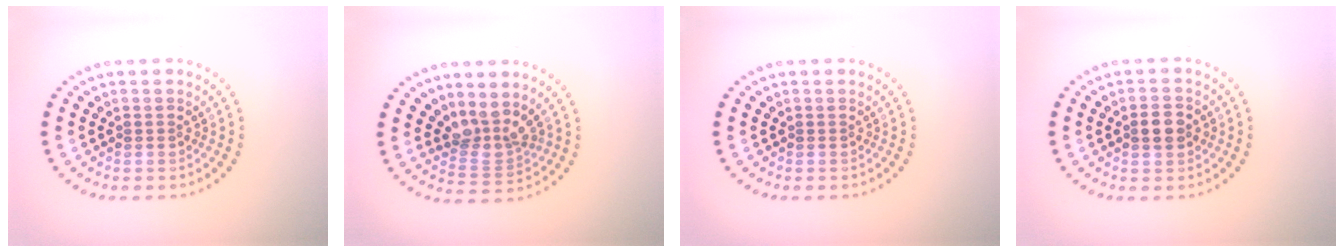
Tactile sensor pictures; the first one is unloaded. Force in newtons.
{"total": 3.1, "press": 2.2, "slide": 2.2}
{"total": 0.0}
{"total": 2.9, "press": 2.9, "slide": 0.1}